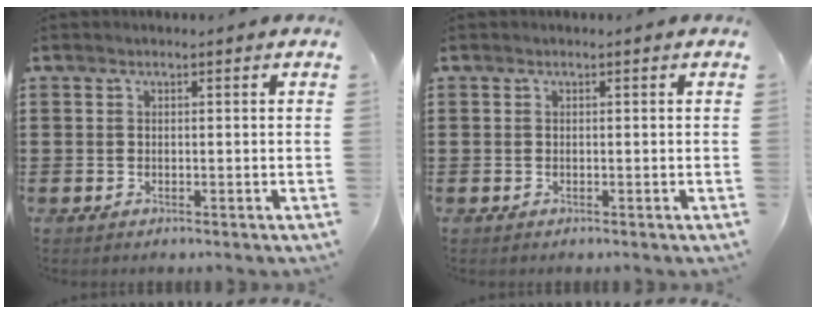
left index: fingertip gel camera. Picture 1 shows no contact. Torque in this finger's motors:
{"motor_torque": [0.00, 0.00, 0.00, 0.00]}